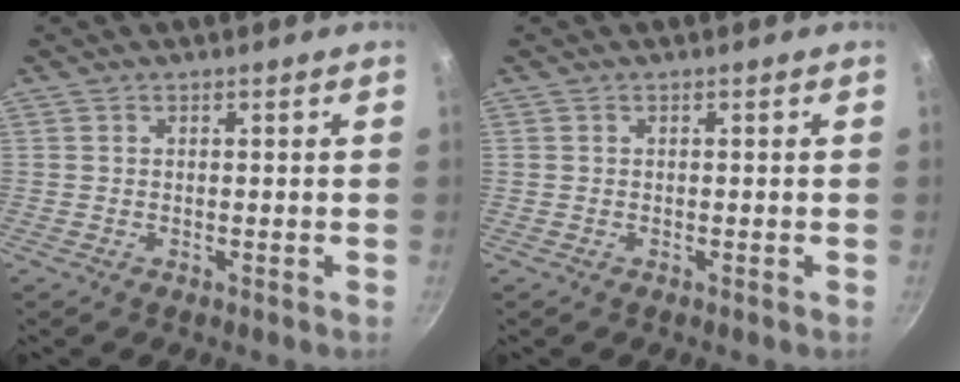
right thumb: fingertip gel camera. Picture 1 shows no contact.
{"total": 0.0}